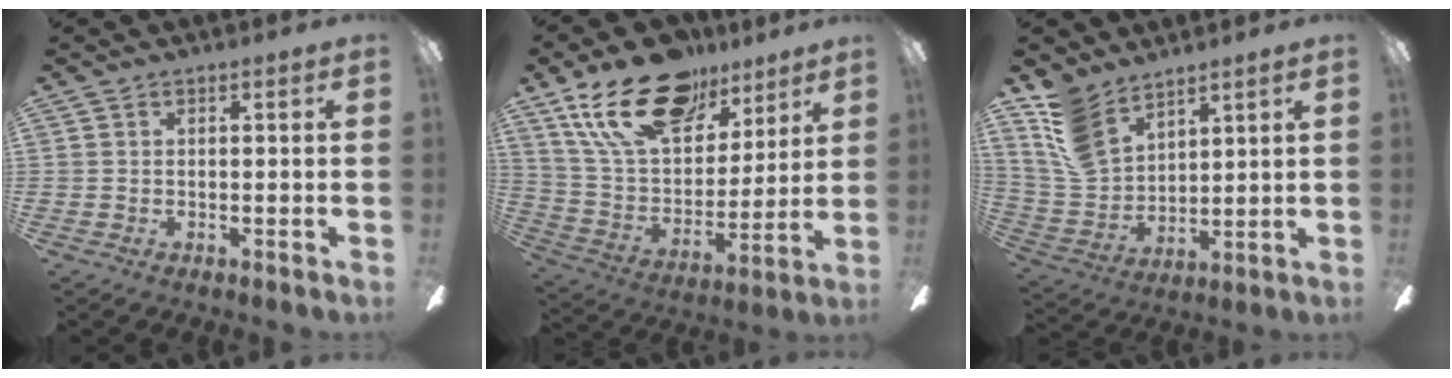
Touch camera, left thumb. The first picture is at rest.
{"total": 22.4, "force": [14.5, 12.2, 11.9], "torque": [-0.214, -0.070, 0.265]}
{"total": 13.0, "force": [9.7, 7.0, 5.2], "torque": [-0.144, -0.039, 0.196]}